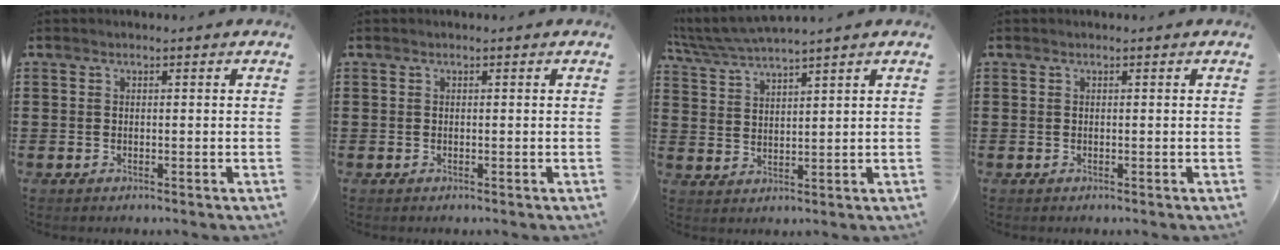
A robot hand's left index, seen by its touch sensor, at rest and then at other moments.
{"total": 0.0}
{"total": 4.0, "force": [3.8, -0.2, 1.4], "torque": [-0.041, -0.015, 0.066]}
{"total": 0.0}